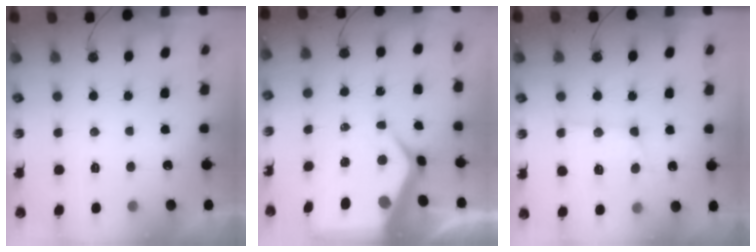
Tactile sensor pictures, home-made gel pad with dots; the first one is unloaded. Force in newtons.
{"total": 13.8, "press": 13.8, "slide": 1.2}
{"total": 13.7, "press": 13.7, "slide": 0.8}